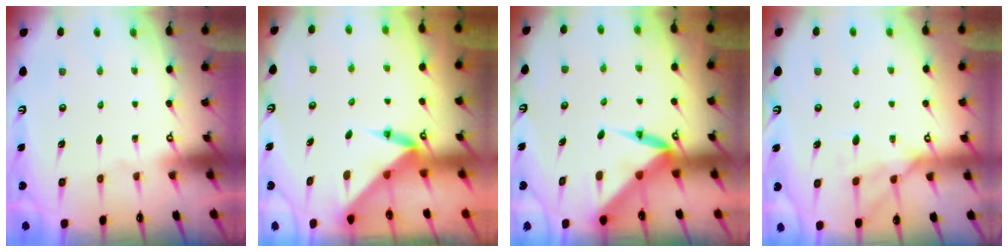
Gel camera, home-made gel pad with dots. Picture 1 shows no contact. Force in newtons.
{"total": 3.5, "press": 3.5, "slide": 0.1}
{"total": 5.9, "press": 5.9, "slide": 0.4}
{"total": 12.9, "press": 12.9, "slide": 1.0}